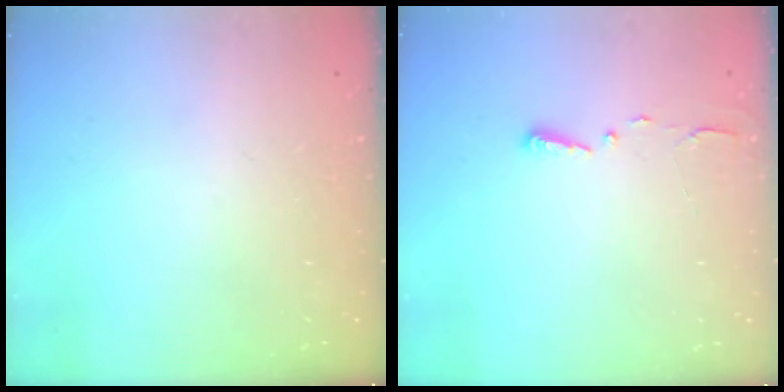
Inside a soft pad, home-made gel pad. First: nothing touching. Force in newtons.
{"total": 2.7, "press": 2.7, "slide": 0.4}